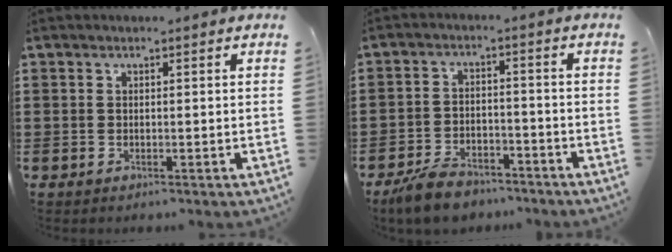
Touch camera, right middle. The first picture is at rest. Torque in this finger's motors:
{"motor_torque": [1.41, -0.73, 0.17, 0.10]}